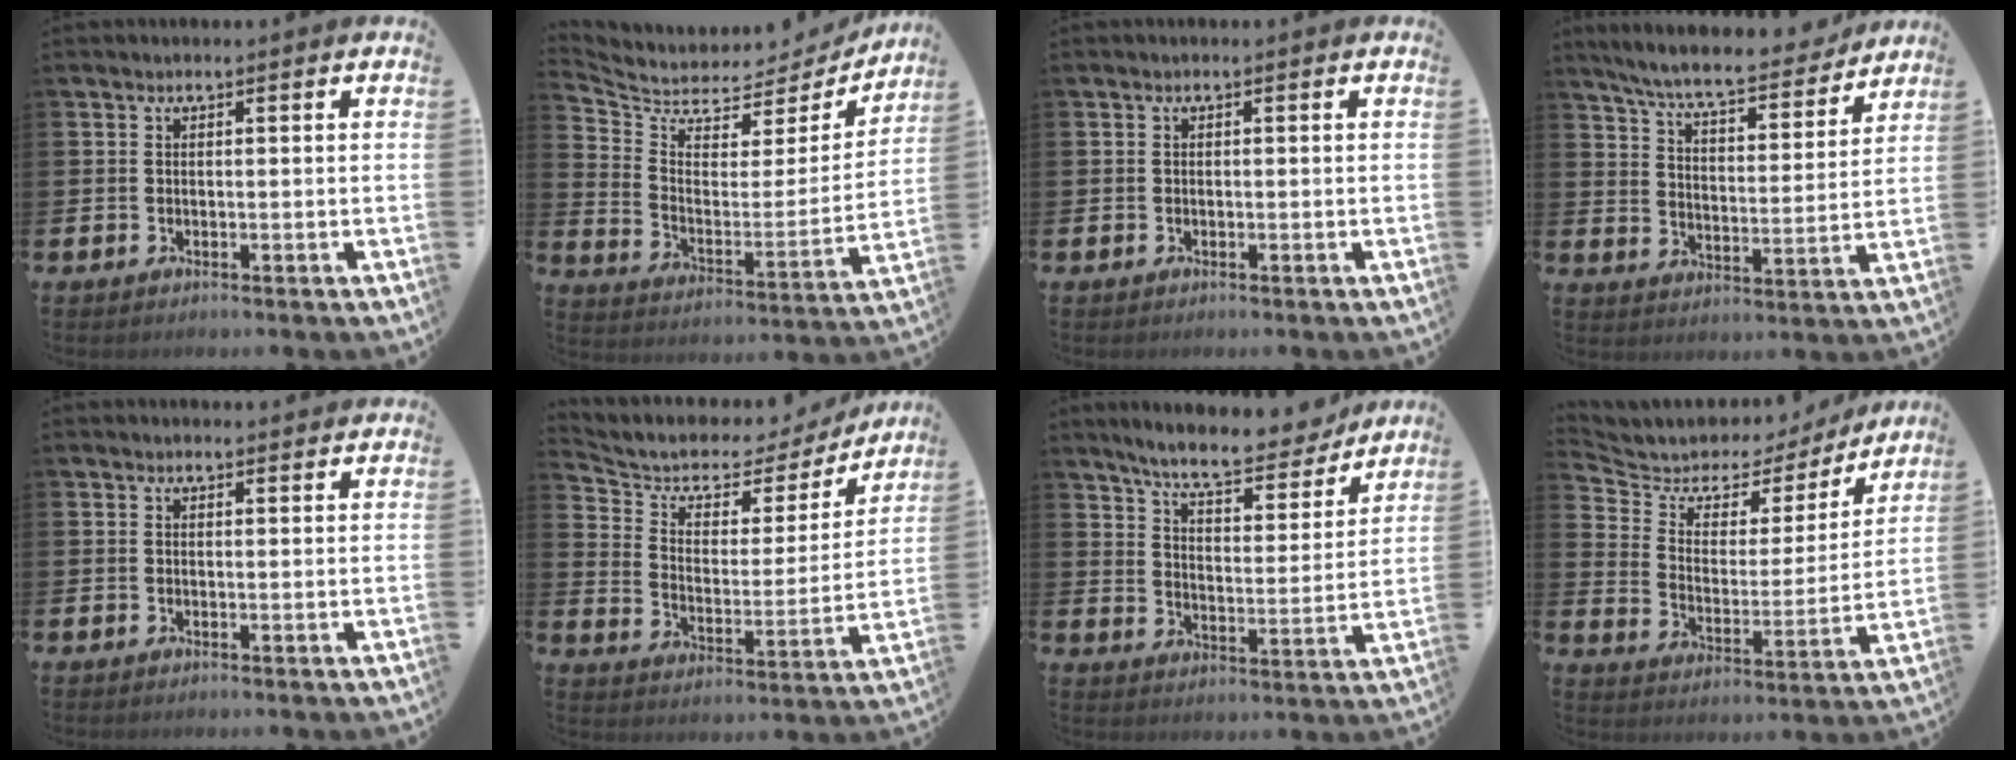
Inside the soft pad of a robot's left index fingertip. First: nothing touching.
{"total": 5.3, "force": [4.8, 2.1, 0.4], "torque": [-0.047, -0.052, 0.076]}
{"total": 0.0}
{"total": 7.9, "force": [7.3, 0.9, 2.9], "torque": [-0.083, -0.048, 0.124]}
{"total": 0.8, "force": [0.8, 0.2, 0.1], "torque": [0.008, -0.002, 0.013]}
{"total": 5.6, "force": [4.5, 2.9, 1.5], "torque": [-0.064, -0.033, 0.069]}
{"total": 8.7, "force": [7.9, 1.4, 3.1], "torque": [-0.081, -0.050, 0.136]}
{"total": 6.3, "force": [5.4, 3.1, 1.3], "torque": [-0.057, -0.047, 0.086]}